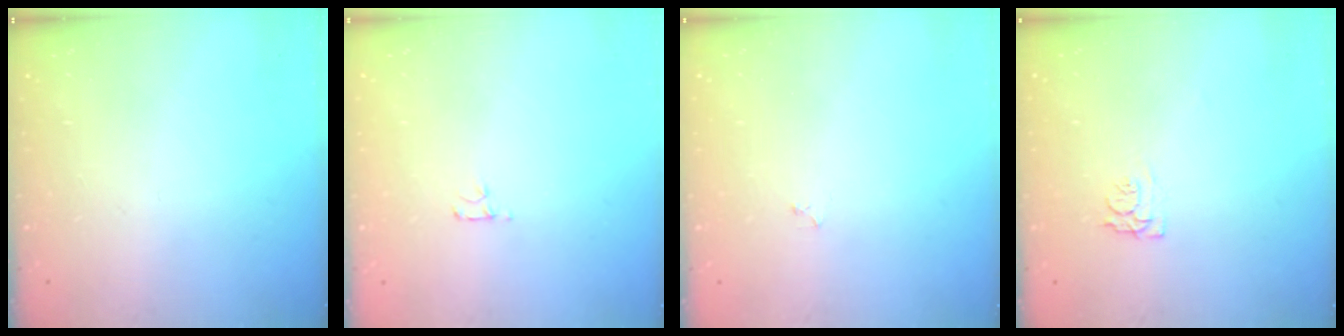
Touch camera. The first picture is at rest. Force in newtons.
{"total": 3.1, "press": 3.1, "slide": 0.4}
{"total": 2.2, "press": 2.1, "slide": 0.3}
{"total": 5.0, "press": 4.9, "slide": 0.5}